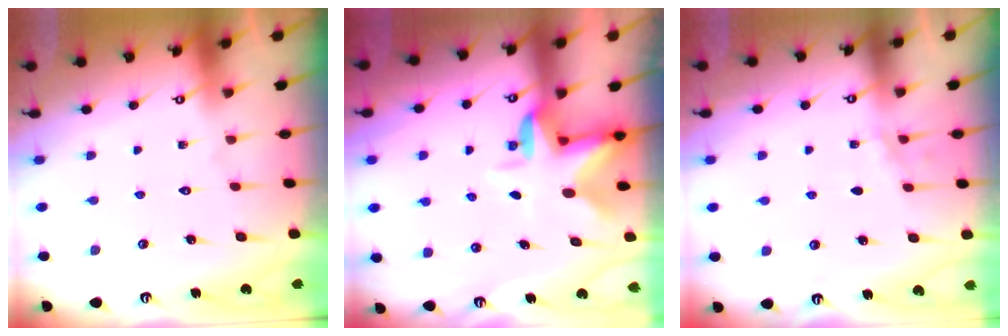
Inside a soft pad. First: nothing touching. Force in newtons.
{"total": 4.9, "press": 4.6, "slide": 1.5}
{"total": 2.9, "press": 2.7, "slide": 1.1}